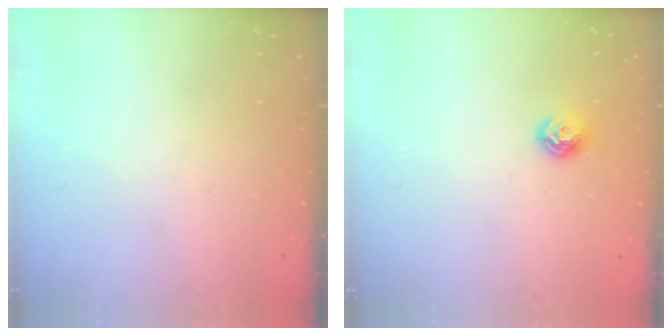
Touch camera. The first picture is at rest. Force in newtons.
{"total": 8.0, "press": 8.0, "slide": 1.0}